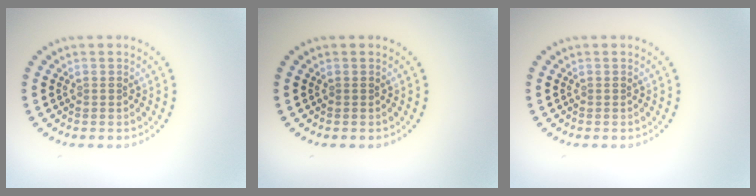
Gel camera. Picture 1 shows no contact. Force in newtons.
{"total": 0.0}
{"total": 0.0}